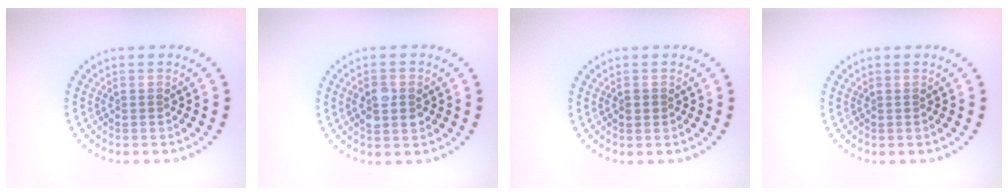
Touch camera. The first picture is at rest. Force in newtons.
{"total": 2.7, "press": 2.7, "slide": 0.1}
{"total": 0.8, "press": 0.8, "slide": 0.3}
{"total": 0.0}